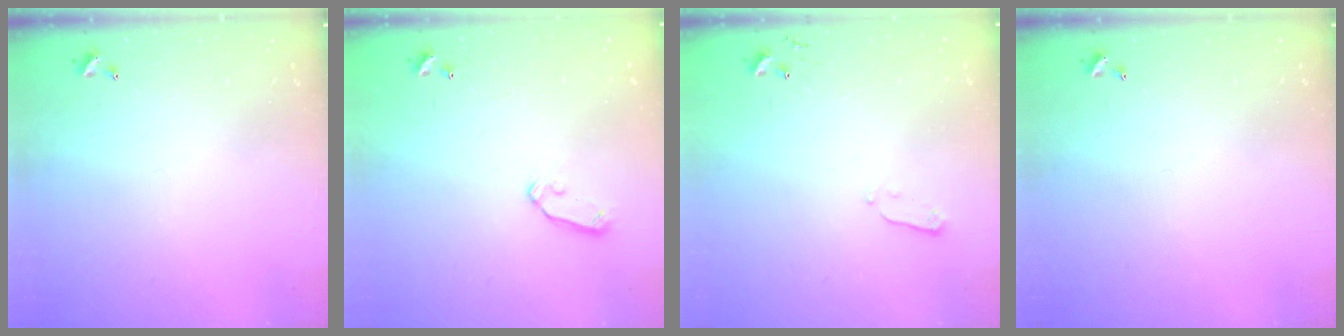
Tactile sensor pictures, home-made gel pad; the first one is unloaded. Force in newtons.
{"total": 7.4, "press": 7.4, "slide": 0.8}
{"total": 3.5, "press": 3.4, "slide": 0.9}
{"total": 0.0}